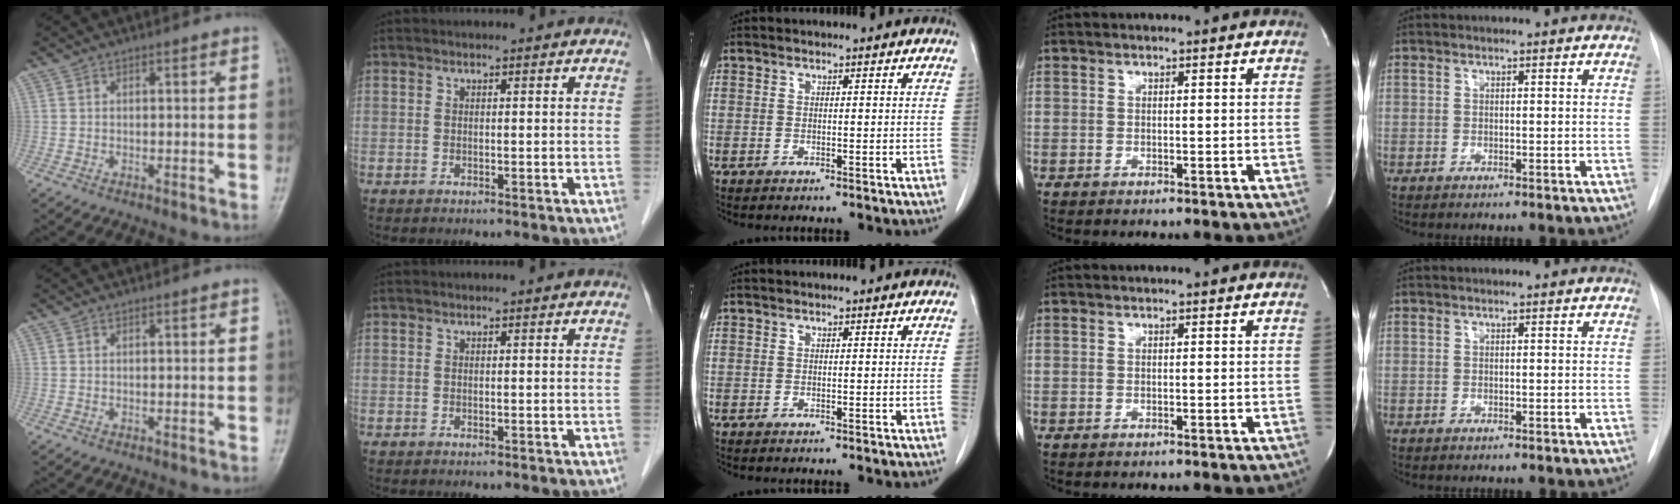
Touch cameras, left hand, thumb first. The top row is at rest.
{}